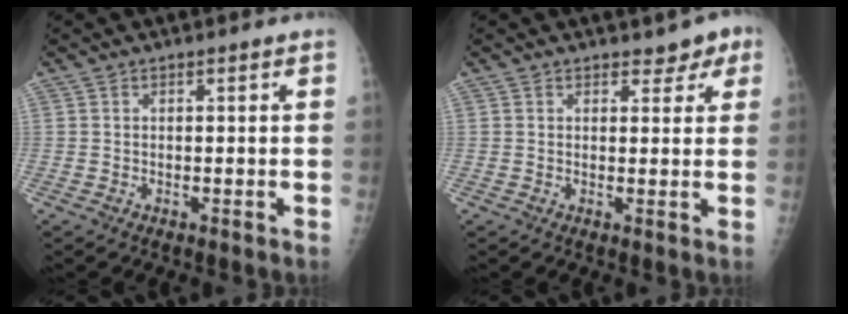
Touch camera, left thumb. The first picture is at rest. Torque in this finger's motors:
{"motor_torque": [-0.35, -0.21, 0.03, -0.12, 0.03]}